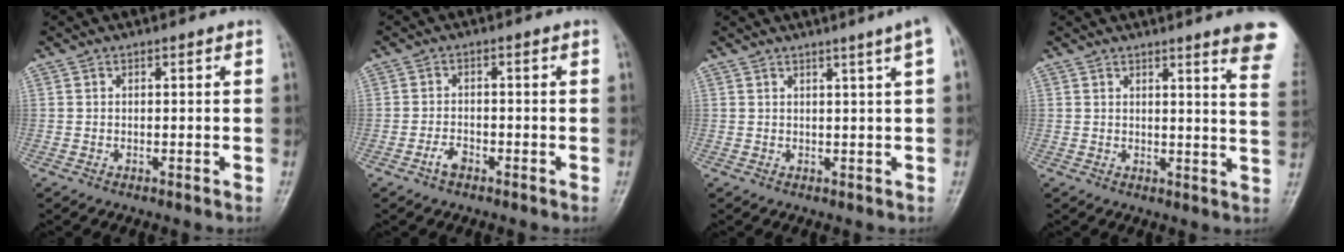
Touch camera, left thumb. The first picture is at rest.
{"total": 2.4, "force": [-1.6, 1.3, 1.2], "torque": [-0.020, 0.013, -0.030]}
{"total": 4.2, "force": [2.1, -0.6, 3.6], "torque": [-0.047, 0.000, 0.027]}
{"total": 10.5, "force": [7.6, 0.6, 7.2], "torque": [-0.066, -0.037, 0.068]}